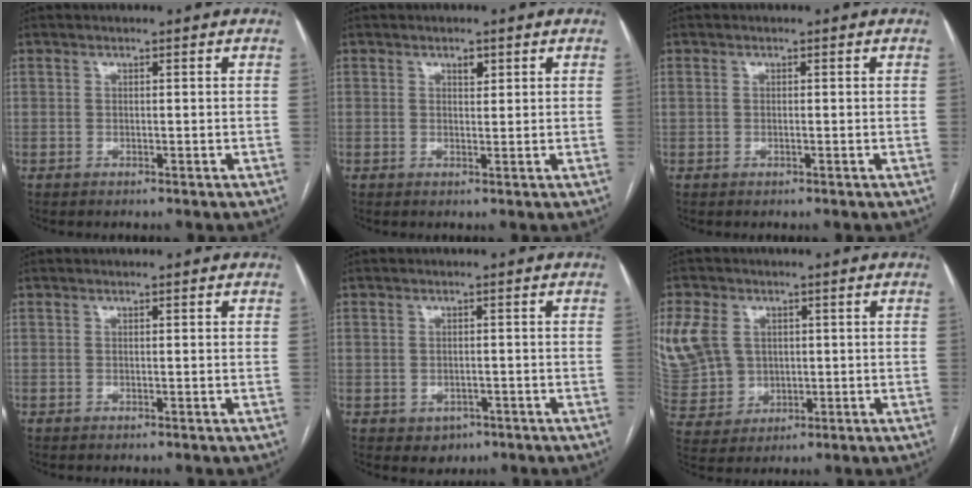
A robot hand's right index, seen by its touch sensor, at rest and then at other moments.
{"total": 1.5, "force": [1.0, 0.7, 0.9], "torque": [-0.013, -0.002, 0.015]}
{"total": 0.0}
{"total": 0.0}
{"total": 2.9, "force": [-1.2, 2.5, 1.0], "torque": [-0.009, 0.004, -0.003]}
{"total": 14.7, "force": [3.7, 12.3, 7.2], "torque": [-0.198, 0.029, 0.094]}